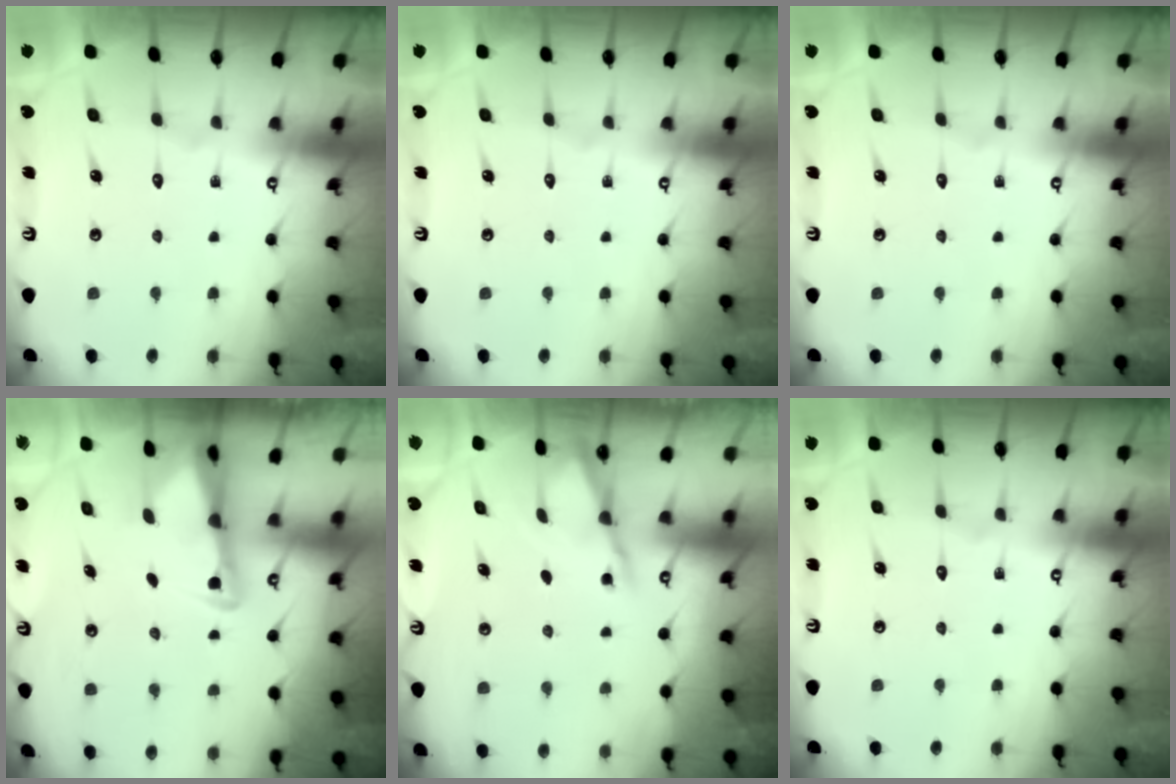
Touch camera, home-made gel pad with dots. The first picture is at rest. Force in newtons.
{"total": 0.0}
{"total": 0.0}
{"total": 2.4, "press": 2.3, "slide": 0.6}
{"total": 1.1, "press": 1.1, "slide": 0.1}
{"total": 0.0}